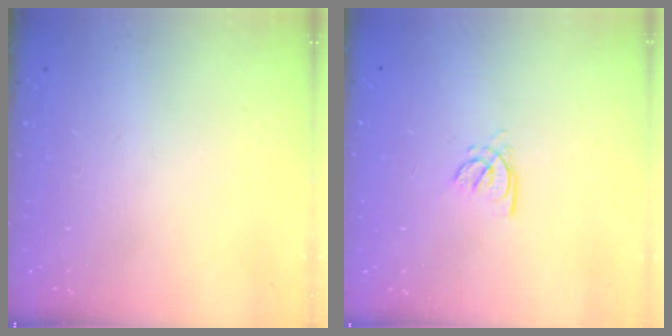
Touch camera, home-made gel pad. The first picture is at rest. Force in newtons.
{"total": 1.6, "press": 1.6, "slide": 0.3}